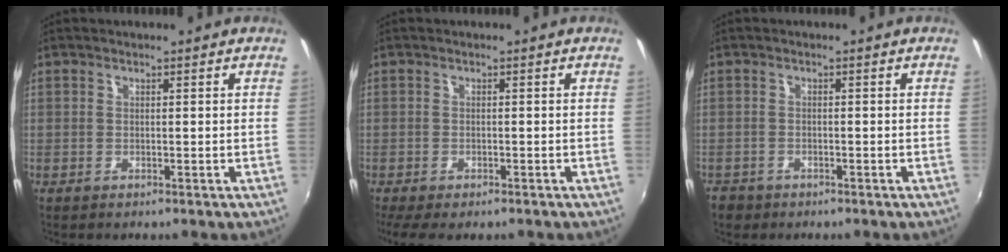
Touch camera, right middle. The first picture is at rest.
{"total": 5.3, "force": [-4.0, 1.7, 3.0], "torque": [-0.075, -0.030, -0.071]}
{"total": 2.7, "force": [-1.9, 1.9, 0.6], "torque": [-0.022, -0.005, -0.034]}